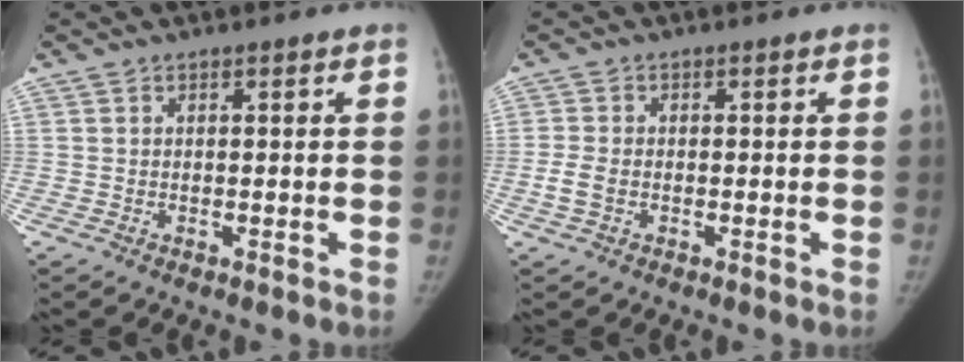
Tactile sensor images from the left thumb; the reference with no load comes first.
{"total": 3.1, "force": [-0.9, 2.0, 2.1], "torque": [-0.052, 0.005, -0.019]}